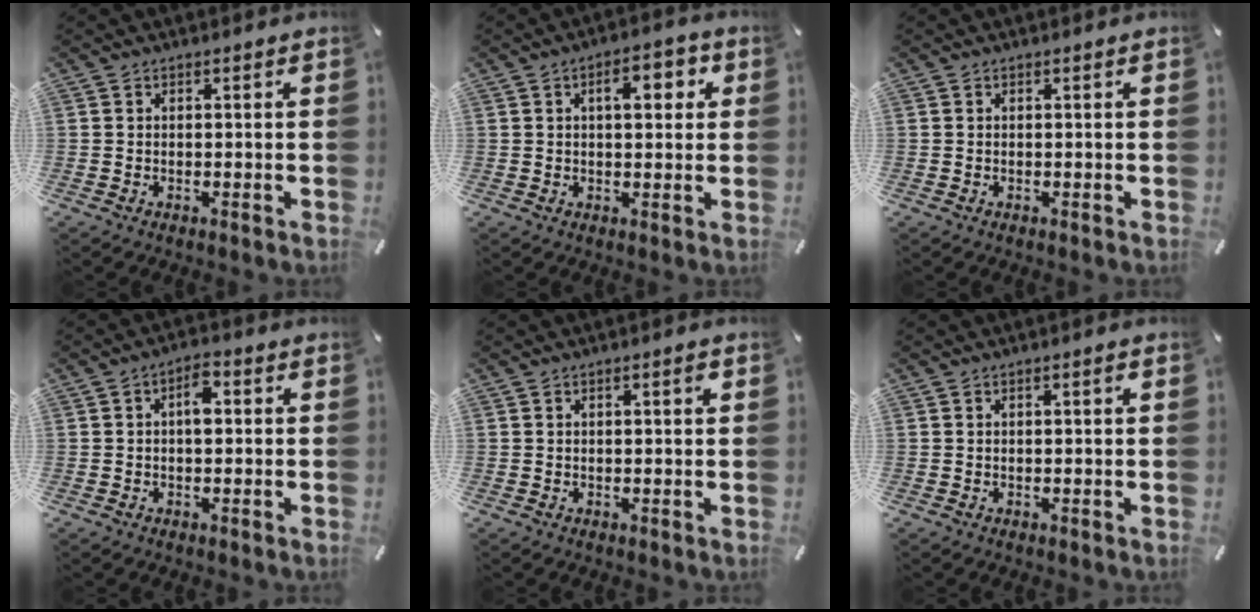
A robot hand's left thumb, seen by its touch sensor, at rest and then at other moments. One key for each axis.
{"total": 6.3, "fx": 1.8, "fy": 3.1, "fz": 5.2, "tx": -0.068, "ty": -0.002, "tz": 0.018}
{"total": 0.0}
{"total": 4.4, "fx": 0.4, "fy": 2.3, "fz": 3.7, "tx": -0.051, "ty": 0.003, "tz": 0.000}
{"total": 1.4, "fx": 0.5, "fy": 0.3, "fz": 1.3, "tx": -0.025, "ty": 0.004, "tz": 0.006}
{"total": 1.0, "fx": 0.2, "fy": 0.2, "fz": 1.0, "tx": -0.018, "ty": 0.002, "tz": 0.002}